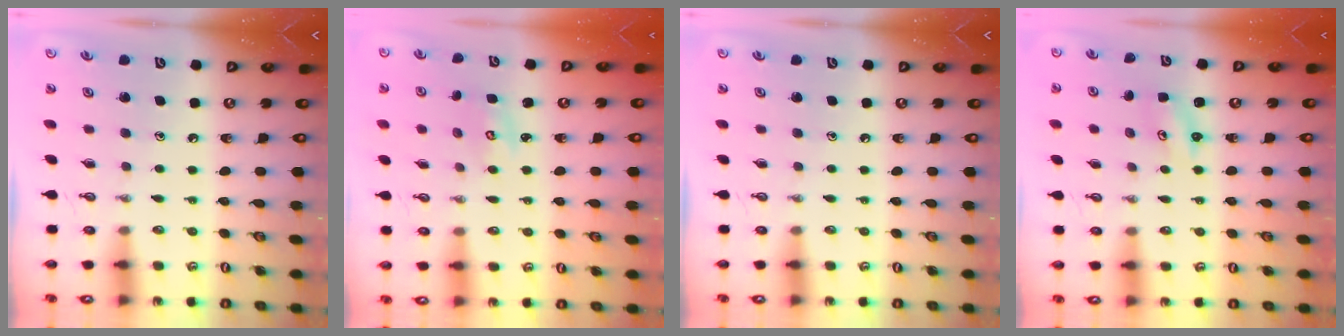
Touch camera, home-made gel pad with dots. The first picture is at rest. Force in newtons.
{"total": 2.7, "press": 2.7, "slide": 0.3}
{"total": 0.0}
{"total": 2.8, "press": 2.8, "slide": 0.3}